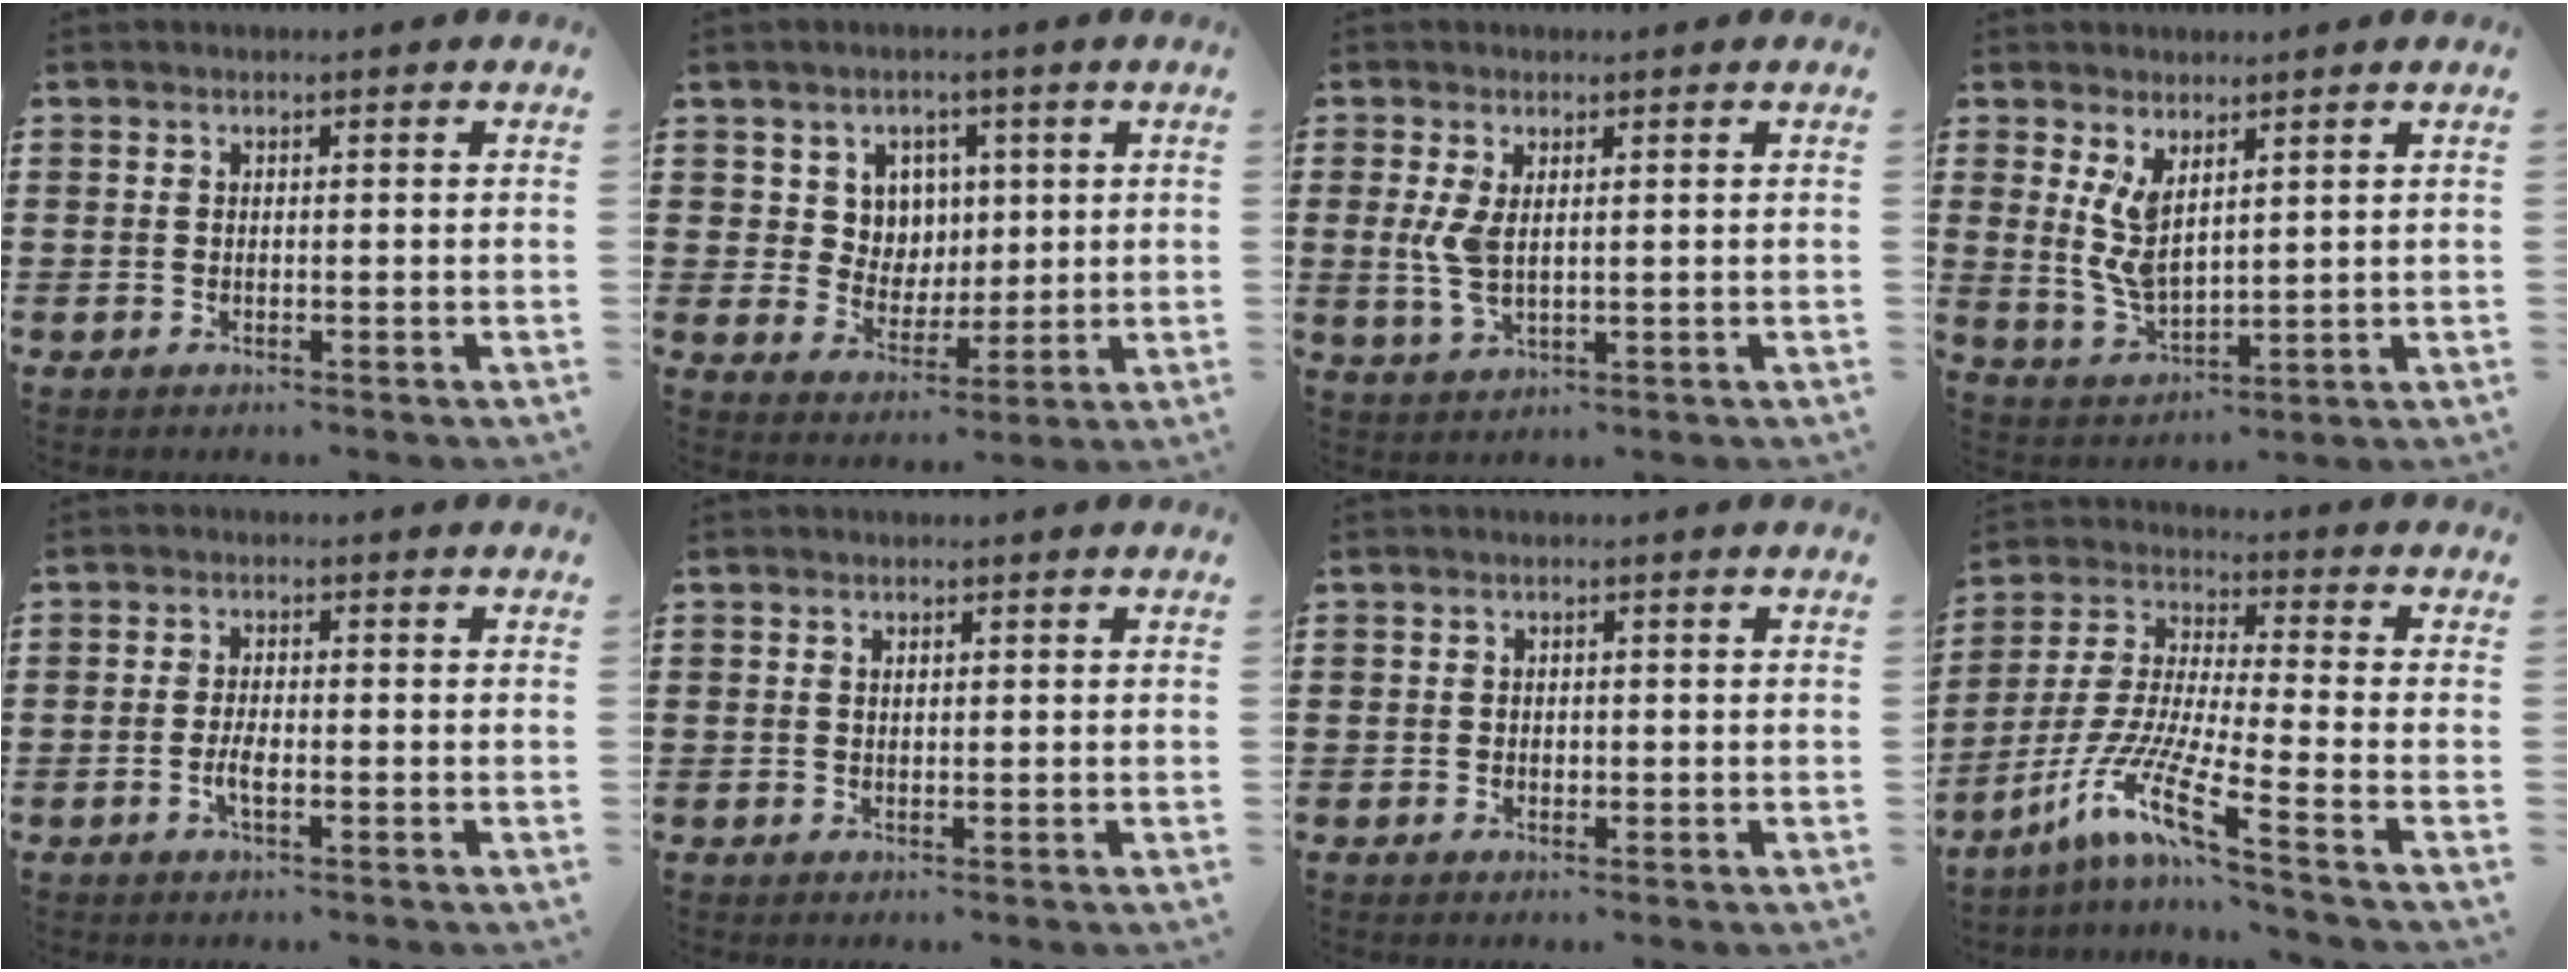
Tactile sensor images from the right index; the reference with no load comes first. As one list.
[{"total": 5.8, "force": [2.3, 5.1, 1.3], "torque": [-0.045, 0.008, 0.041]}, {"total": 4.3, "force": [0.8, 1.9, 3.7], "torque": [-0.090, -0.001, 0.010]}, {"total": 6.1, "force": [2.4, 3.0, 4.7], "torque": [-0.111, -0.008, 0.042]}, {"total": 2.5, "force": [-1.0, 0.7, 2.2], "torque": [-0.047, -0.003, -0.020]}, {"total": 0.7, "force": [0.3, 0.3, 0.5], "torque": [-0.012, 0.001, 0.006]}, {"total": 0.6, "force": [-0.1, 0.6, 0.2], "torque": [-0.005, 0.004, -0.002]}, {"total": 10.7, "force": [-7.0, 0.6, 8.1], "torque": [-0.194, -0.022, -0.147]}]